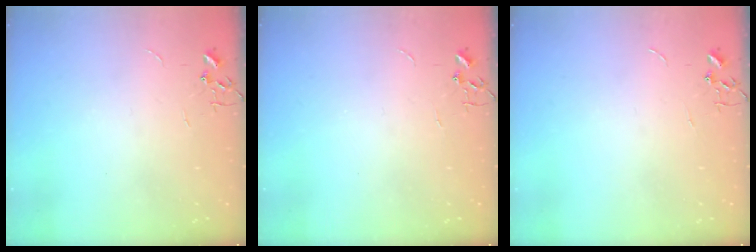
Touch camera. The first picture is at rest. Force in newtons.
{"total": 0.0}
{"total": 0.0}